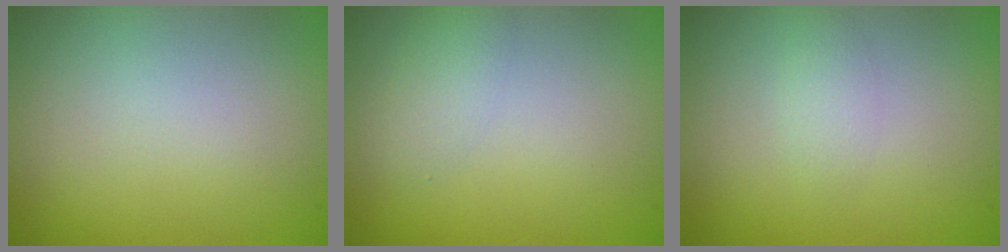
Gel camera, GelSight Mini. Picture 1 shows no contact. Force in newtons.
{"total": 1.5, "press": 1.5, "slide": 0.0}
{"total": 1.1, "press": 1.1, "slide": 0.0}